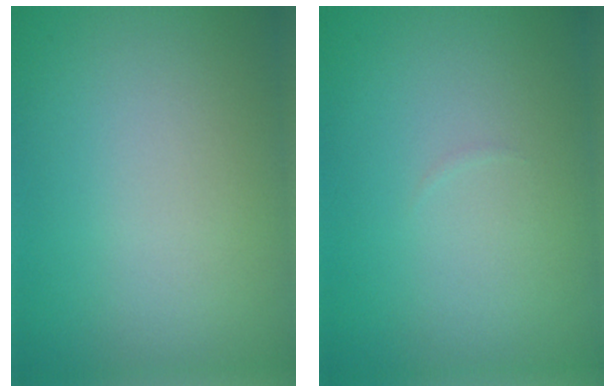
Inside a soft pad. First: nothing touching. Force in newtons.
{"total": 0.0}